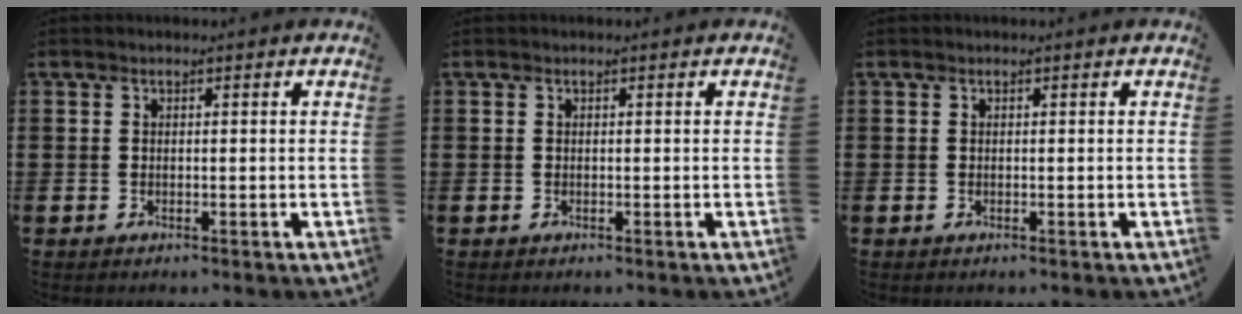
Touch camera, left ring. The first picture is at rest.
{"total": 0.0}
{"total": 0.0}